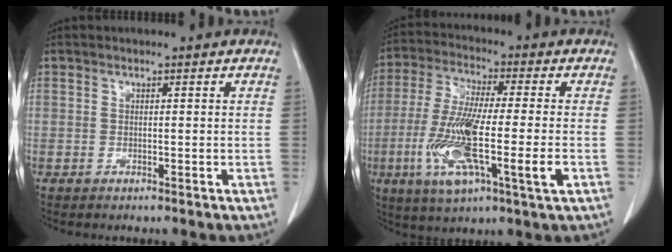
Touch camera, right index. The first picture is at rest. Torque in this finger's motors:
{"motor_torque": [1.95, -0.19, 0.89, 0.21]}